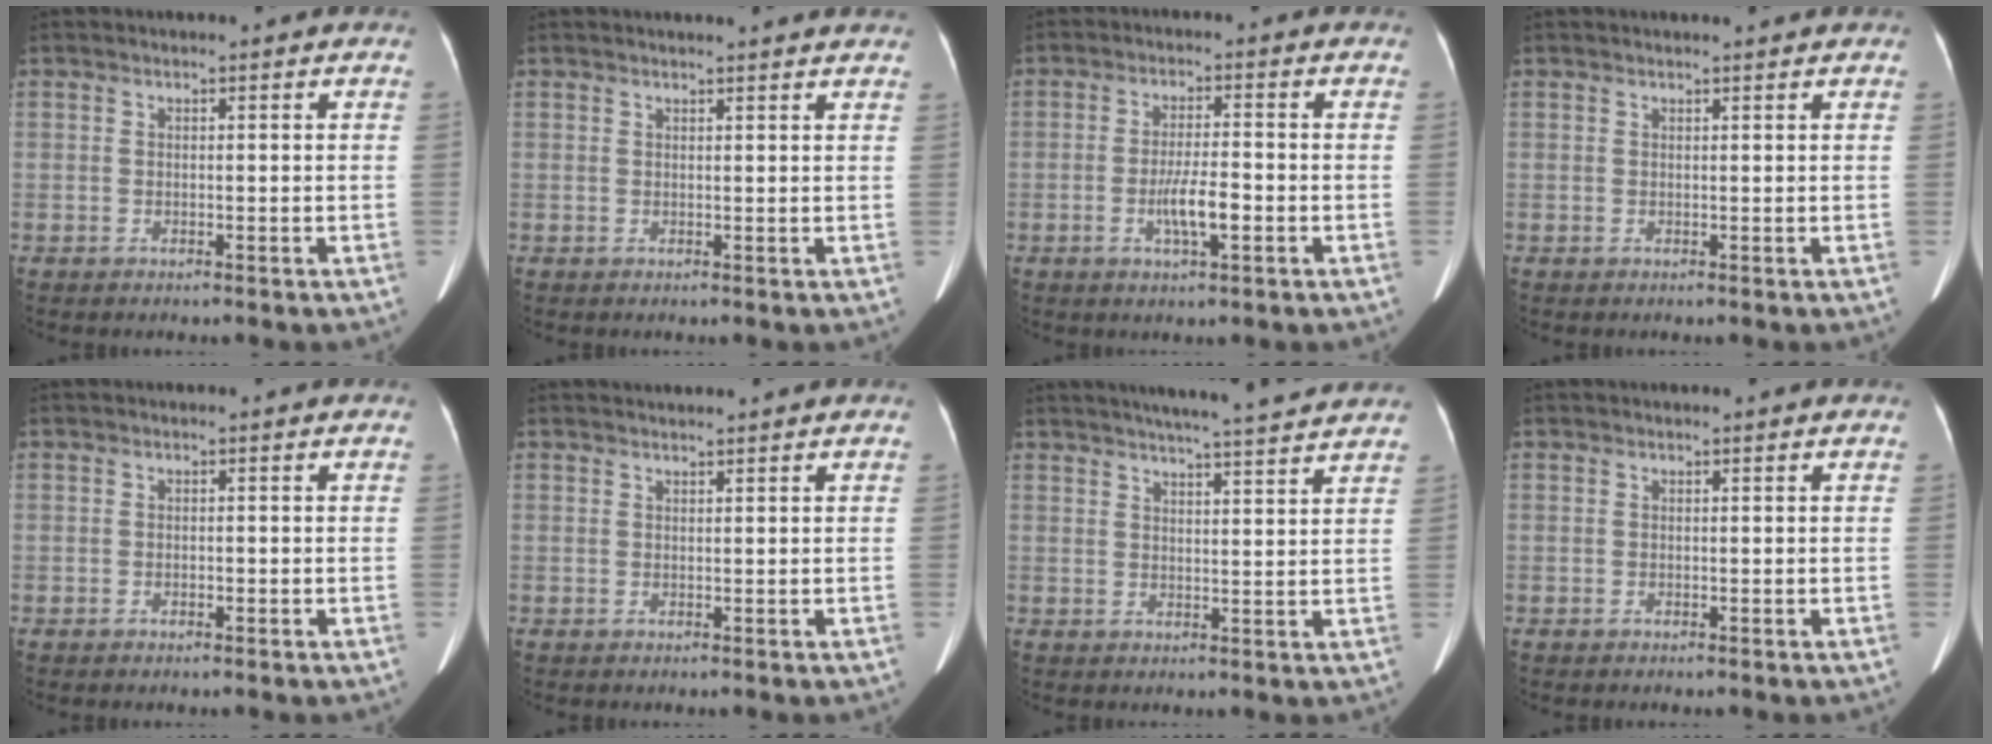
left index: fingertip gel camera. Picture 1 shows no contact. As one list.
[{"total": 5.5, "force": [5.2, 0.0, 1.6], "torque": [-0.018, 0.012, 0.045]}, {"total": 5.2, "force": [-1.7, 0.9, 4.8], "torque": [-0.094, -0.002, -0.028]}, {"total": 1.7, "force": [1.6, 0.0, 0.4], "torque": [-0.010, 0.010, 0.021]}, {"total": 0.7, "force": [-0.4, 0.4, 0.5], "torque": [-0.009, 0.001, -0.003]}, {"total": 1.5, "force": [1.5, -0.2, 0.3], "torque": [-0.004, 0.015, 0.029]}, {"total": 12.6, "force": [11.2, 0.0, 5.7], "torque": [-0.086, 0.015, 0.136]}, {"total": 0.0}]